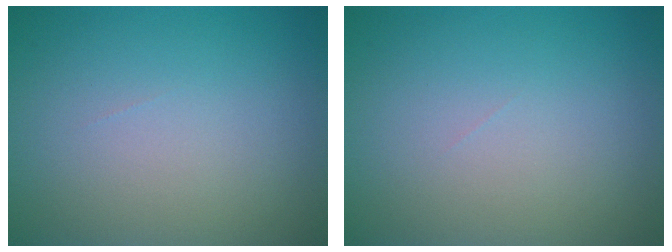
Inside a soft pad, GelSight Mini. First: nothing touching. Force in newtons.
{"total": 0.0}